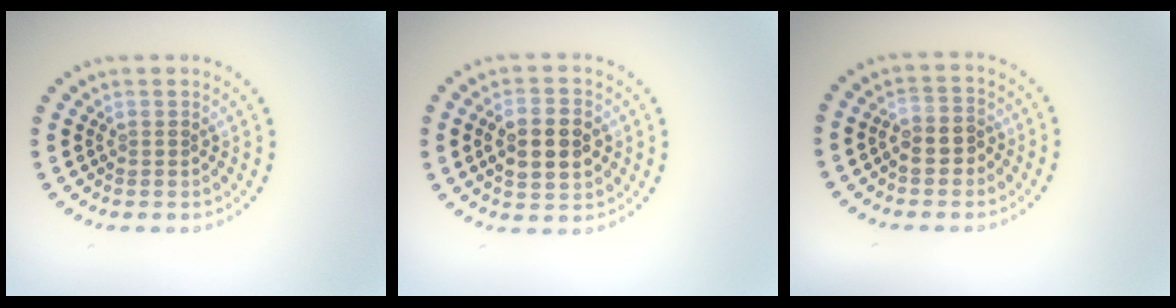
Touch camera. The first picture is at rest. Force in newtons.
{"total": 5.1, "press": 5.1, "slide": 0.3}
{"total": 2.1, "press": 2.0, "slide": 0.7}